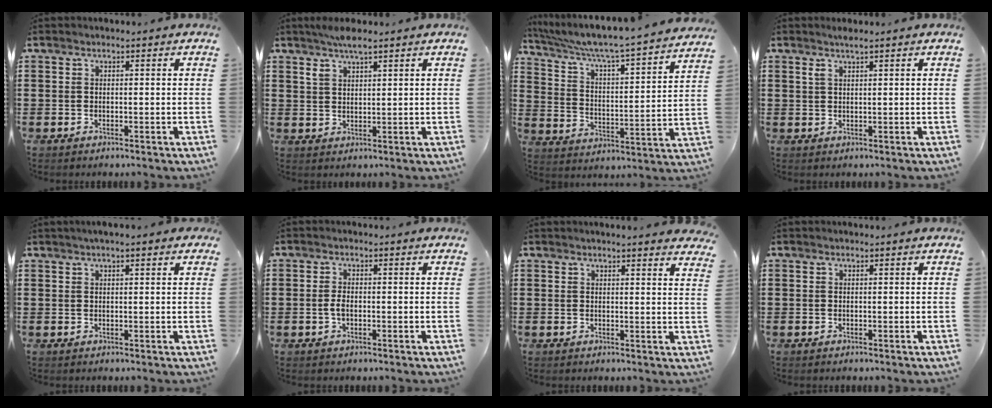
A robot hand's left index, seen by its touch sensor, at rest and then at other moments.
{"total": 3.6, "force": [2.8, 0.9, 2.0], "torque": [-0.045, 0.004, 0.051]}
{"total": 5.6, "force": [4.9, -0.4, 2.7], "torque": [-0.076, -0.049, 0.073]}
{"total": 1.5, "force": [1.1, 0.2, 1.0], "torque": [-0.021, 0.002, 0.019]}
{"total": 1.7, "force": [1.1, 0.2, 1.3], "torque": [-0.026, 0.005, 0.020]}
{"total": 2.2, "force": [-0.4, 1.0, 1.9], "torque": [-0.051, -0.003, -0.012]}
{"total": 2.2, "force": [2.1, -0.1, 0.5], "torque": [-0.008, -0.007, 0.039]}
{"total": 0.0}